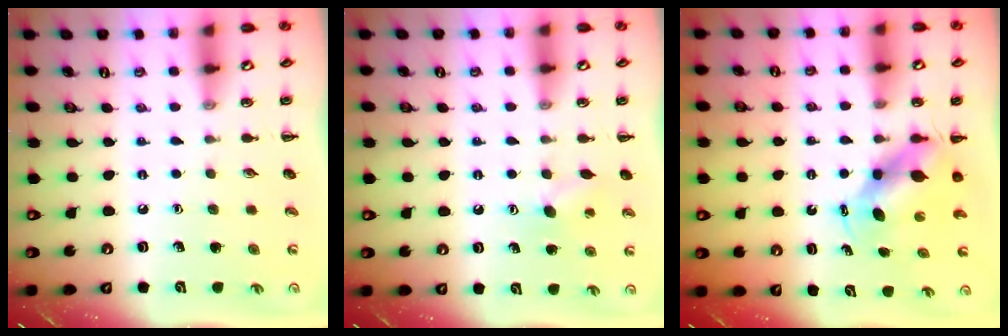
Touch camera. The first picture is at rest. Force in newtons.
{"total": 6.8, "press": 6.6, "slide": 1.6}
{"total": 5.5, "press": 5.3, "slide": 1.6}